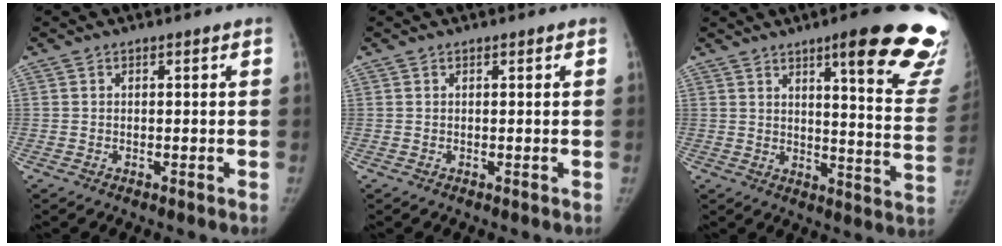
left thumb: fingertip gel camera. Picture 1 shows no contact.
{"total": 0.0}
{"total": 22.5, "force": [14.7, 3.4, 16.7], "torque": [-0.173, -0.082, 0.181]}